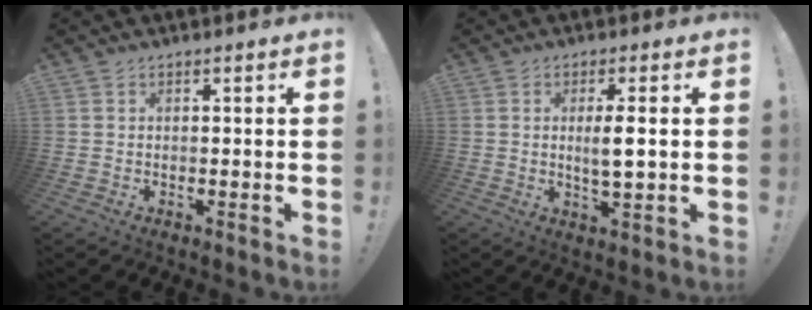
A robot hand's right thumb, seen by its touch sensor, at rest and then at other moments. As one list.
[{"total": 5.3, "force": [0.8, 1.0, 5.1], "torque": [-0.087, -0.010, 0.007]}]